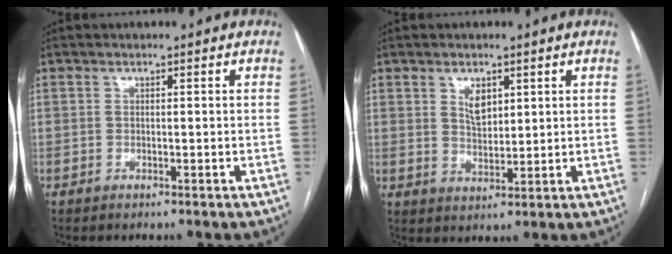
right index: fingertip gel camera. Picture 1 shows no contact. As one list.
[{"total": 3.8, "force": [1.8, 2.0, 2.6], "torque": [-0.050, -0.001, 0.039]}]